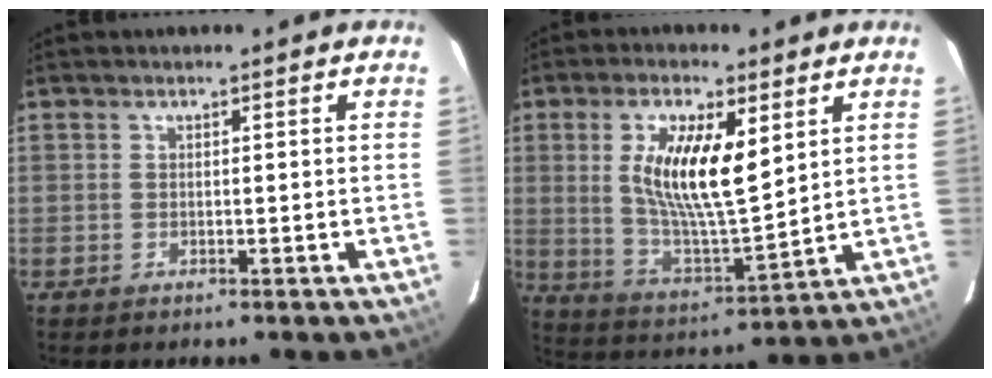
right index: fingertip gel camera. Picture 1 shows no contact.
{"total": 14.5, "force": [4.3, 4.6, 13.0], "torque": [-0.244, -0.004, 0.085]}